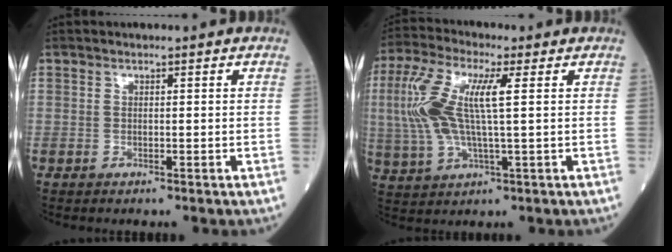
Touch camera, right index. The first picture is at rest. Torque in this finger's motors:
{"motor_torque": [1.01, 0.47, 0.33, 0.21]}